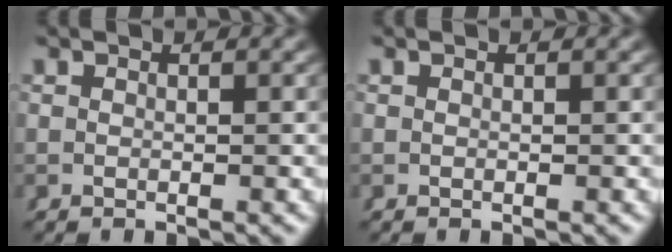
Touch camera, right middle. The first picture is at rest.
{"total": 0.0}